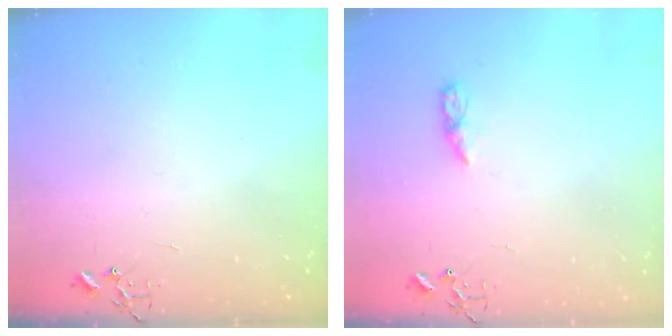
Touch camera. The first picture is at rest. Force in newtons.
{"total": 5.1, "press": 5.1, "slide": 0.6}